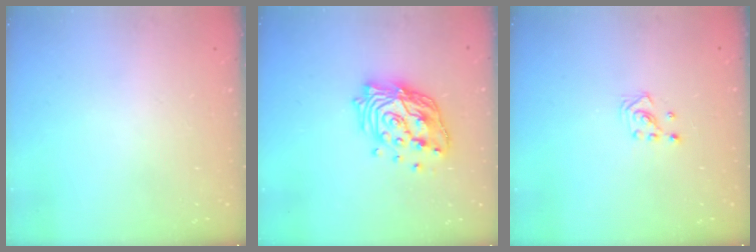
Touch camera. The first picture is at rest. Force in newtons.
{"total": 16.7, "press": 16.7, "slide": 1.5}
{"total": 2.6, "press": 2.6, "slide": 0.3}